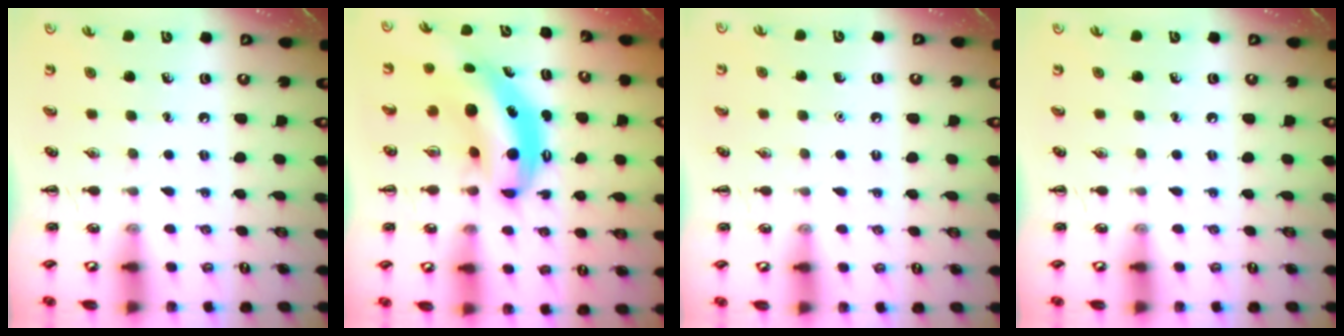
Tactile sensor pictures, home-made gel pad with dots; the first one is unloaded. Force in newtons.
{"total": 8.0, "press": 7.8, "slide": 1.8}
{"total": 1.5, "press": 1.5, "slide": 0.1}
{"total": 0.0}